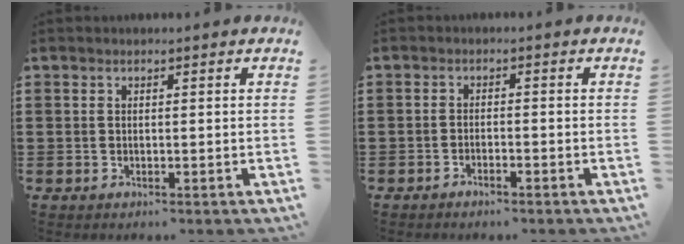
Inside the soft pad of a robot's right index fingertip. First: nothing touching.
{"total": 1.5, "force": [-1.5, -0.1, 0.4], "torque": [-0.009, -0.001, -0.028]}